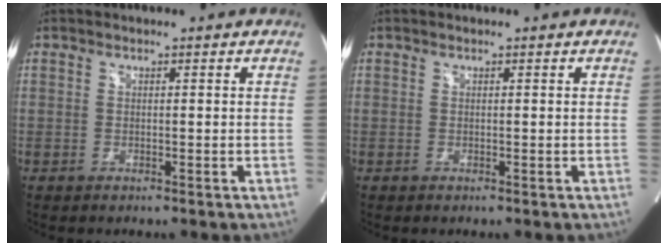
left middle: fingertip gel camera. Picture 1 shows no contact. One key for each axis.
{"total": 0.0}